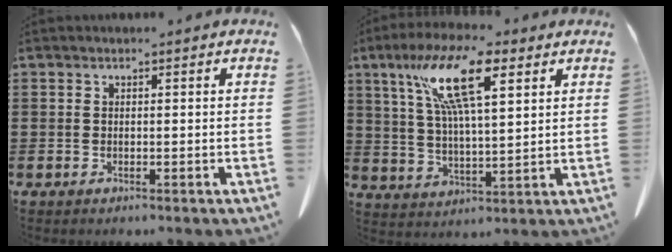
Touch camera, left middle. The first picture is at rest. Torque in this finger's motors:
{"motor_torque": [2.14, 0.00, 1.05, 0.21]}